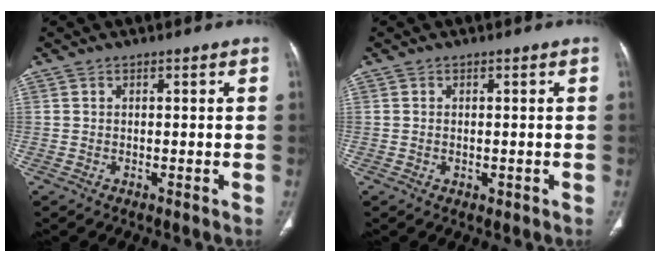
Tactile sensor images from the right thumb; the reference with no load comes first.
{"total": 0.5, "force": [-0.1, 0.4, 0.3], "torque": [-0.005, 0.004, 0.000]}